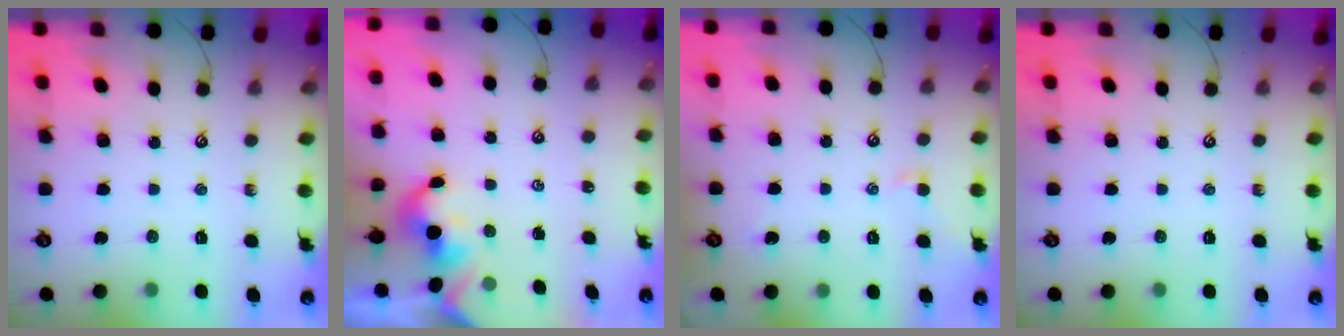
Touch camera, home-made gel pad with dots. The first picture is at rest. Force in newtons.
{"total": 2.0, "press": 2.0, "slide": 0.2}
{"total": 0.5, "press": 0.3, "slide": 0.4}
{"total": 0.0}